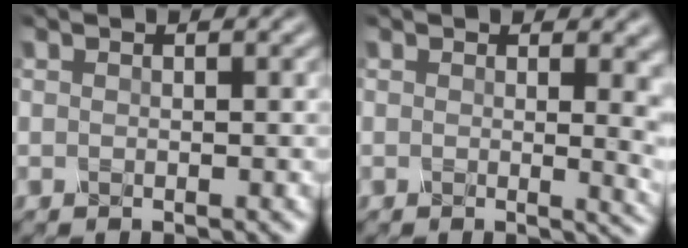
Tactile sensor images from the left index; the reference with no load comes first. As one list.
[{"total": 4.5, "force": [0.8, 2.1, 4.0], "torque": [-0.024, -0.009, 0.016]}]